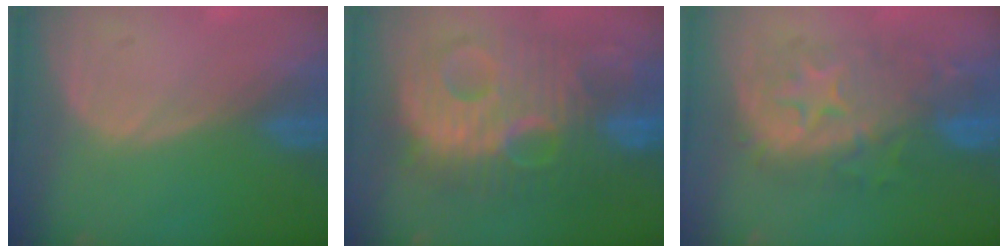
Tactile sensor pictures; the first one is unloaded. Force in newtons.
{"total": 13.4, "press": 13.4, "slide": 1.2}
{"total": 9.6, "press": 9.6, "slide": 0.5}